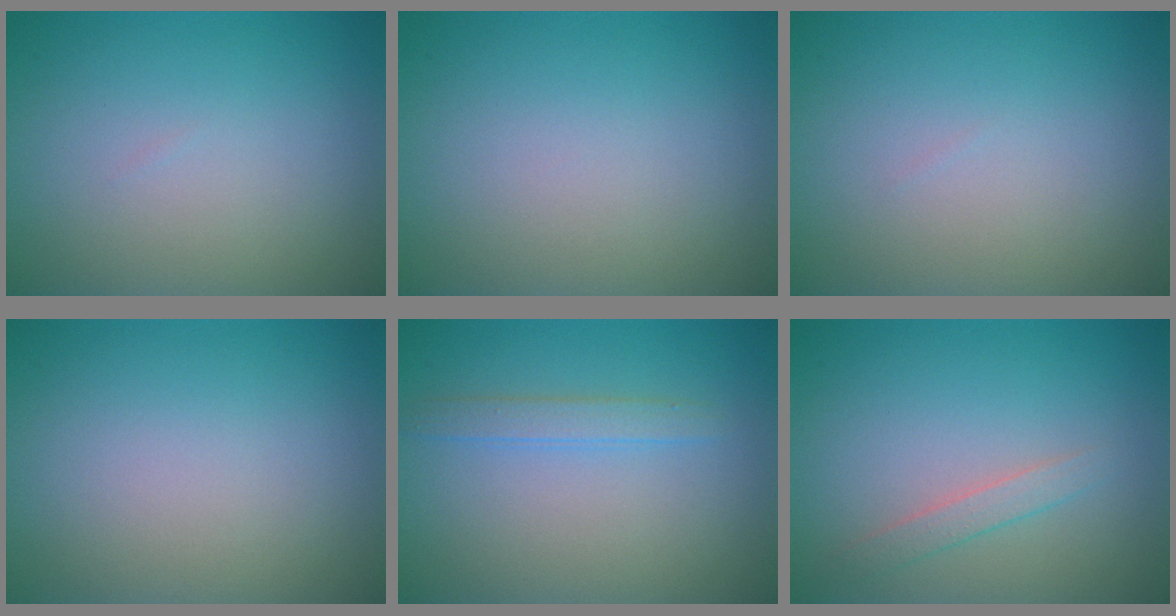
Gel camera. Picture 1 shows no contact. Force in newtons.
{"total": 0.0}
{"total": 0.0}
{"total": 0.0}
{"total": 1.6, "press": 1.6, "slide": 0.0}
{"total": 1.5, "press": 1.5, "slide": 0.1}